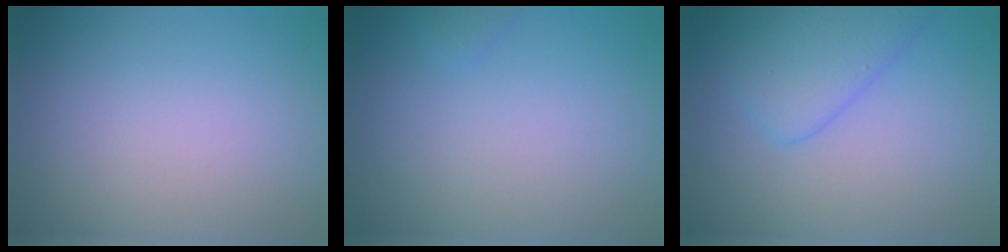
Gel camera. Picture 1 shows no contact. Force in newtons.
{"total": 0.6, "press": 0.6, "slide": 0.1}
{"total": 3.9, "press": 3.9, "slide": 0.3}